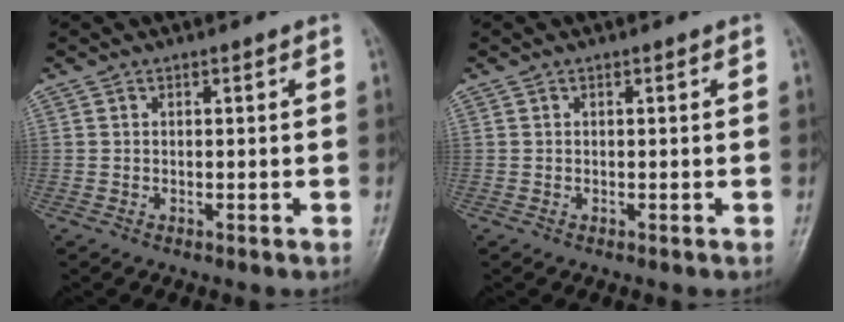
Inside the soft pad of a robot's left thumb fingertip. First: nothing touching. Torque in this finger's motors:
{"motor_torque": [-0.08, 0.17, -0.06, -0.03, 0.00]}